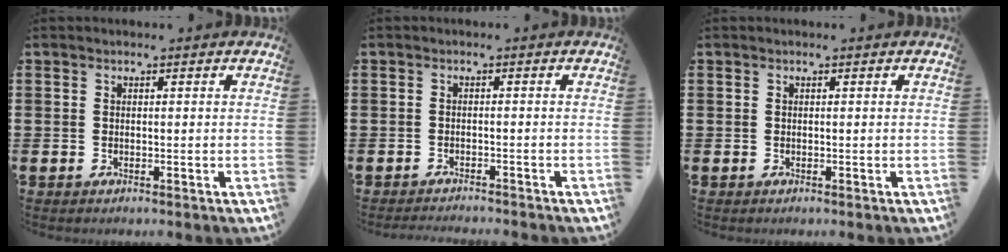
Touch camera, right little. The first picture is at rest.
{"total": 1.2, "force": [-1.1, -0.1, 0.0], "torque": [-0.001, 0.001, -0.023]}
{"total": 0.0}